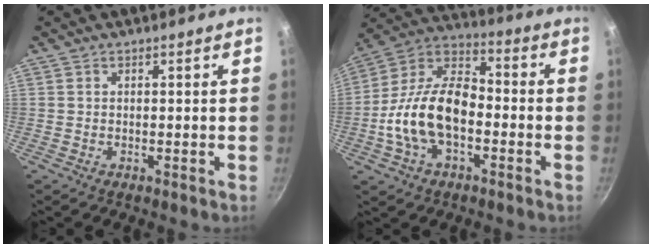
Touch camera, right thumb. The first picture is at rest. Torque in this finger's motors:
{"motor_torque": [-0.09, 1.09, 1.70, -0.52, 0.59]}